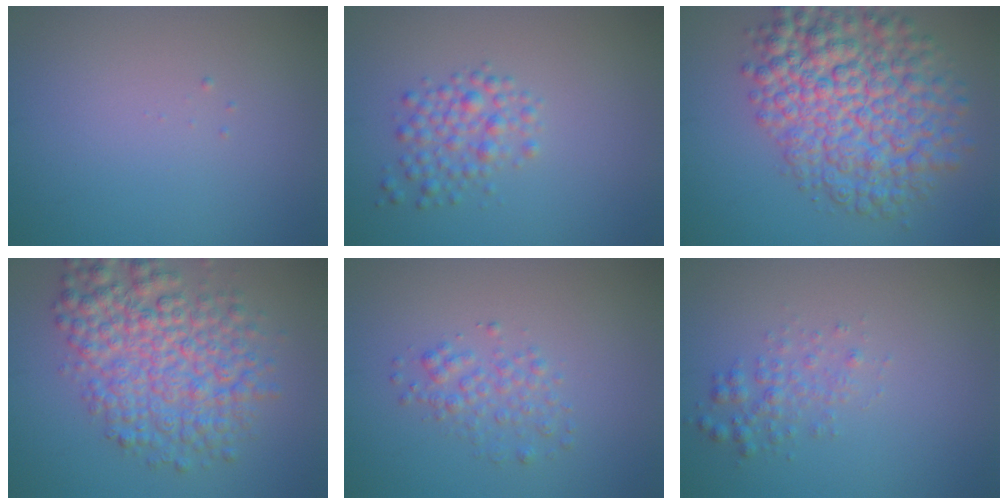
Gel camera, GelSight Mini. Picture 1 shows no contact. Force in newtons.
{"total": 2.6, "press": 2.6, "slide": 0.1}
{"total": 10.1, "press": 10.1, "slide": 0.3}
{"total": 7.6, "press": 7.6, "slide": 0.2}
{"total": 2.0, "press": 2.0, "slide": 0.1}
{"total": 1.8, "press": 1.8, "slide": 0.0}